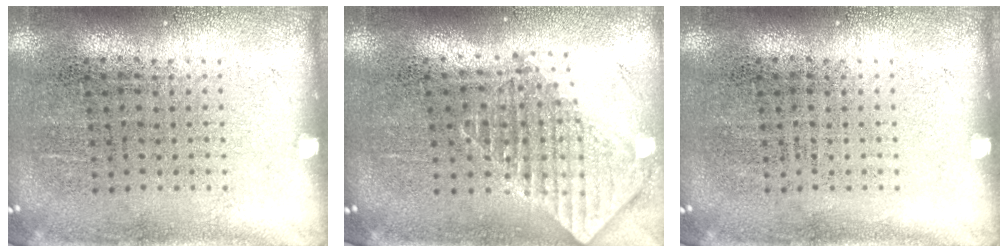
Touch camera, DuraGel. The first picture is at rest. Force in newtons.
{"total": 1.9, "press": 1.5, "slide": 1.2}
{"total": 0.0}